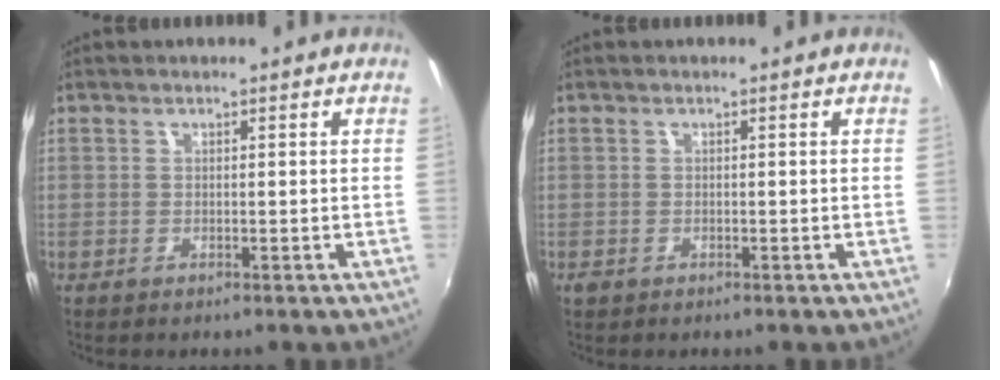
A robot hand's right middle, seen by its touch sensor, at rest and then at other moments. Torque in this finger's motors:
{"motor_torque": [0.23, -0.28, 0.03, 0.01]}